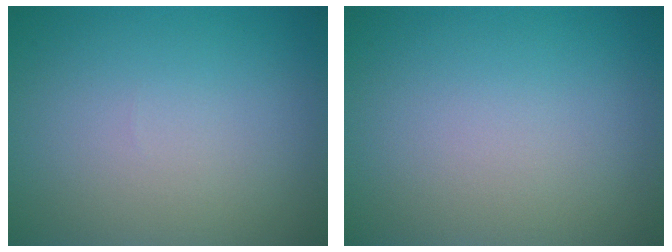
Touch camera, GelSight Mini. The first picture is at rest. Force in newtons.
{"total": 0.0}